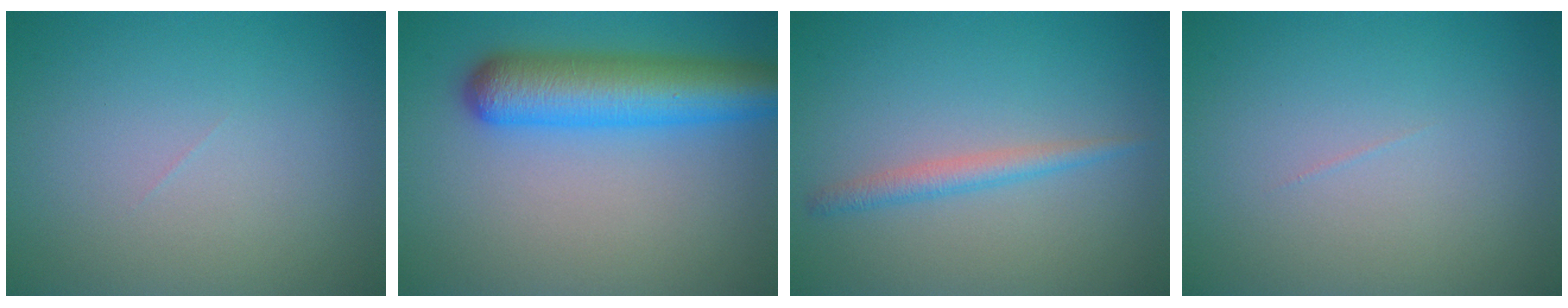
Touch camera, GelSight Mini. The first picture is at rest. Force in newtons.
{"total": 7.5, "press": 7.5, "slide": 0.2}
{"total": 1.8, "press": 1.8, "slide": 0.0}
{"total": 0.0}